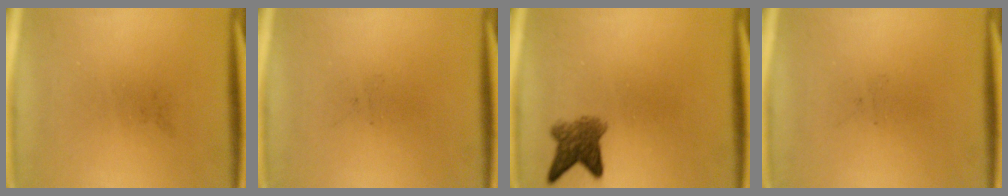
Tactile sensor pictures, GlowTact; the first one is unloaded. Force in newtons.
{"total": 0.0}
{"total": 4.3}
{"total": 0.0}